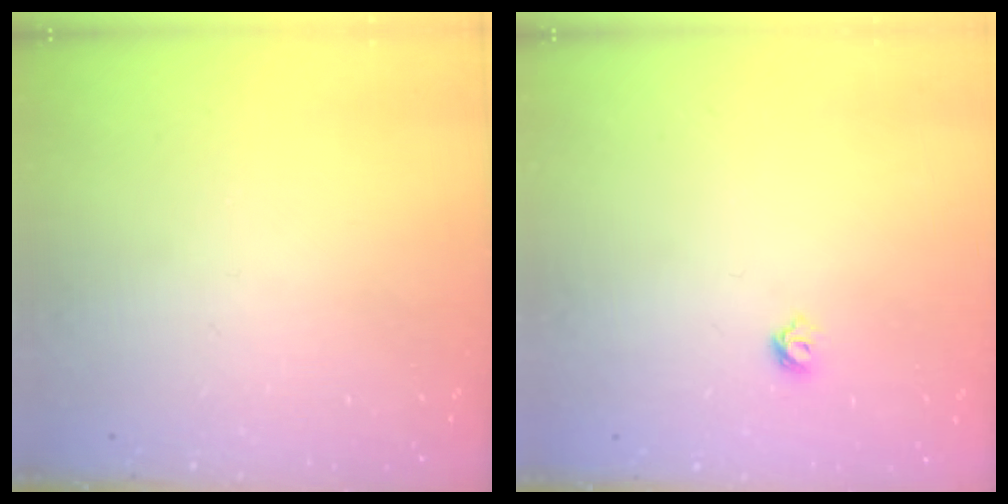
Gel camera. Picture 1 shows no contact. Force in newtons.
{"total": 4.8, "press": 4.8, "slide": 0.8}